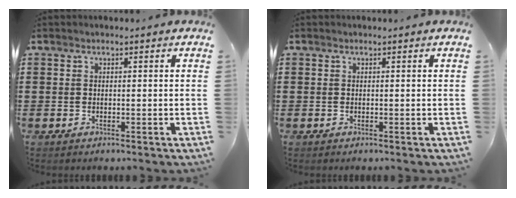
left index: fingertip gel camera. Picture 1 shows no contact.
{"total": 0.0}